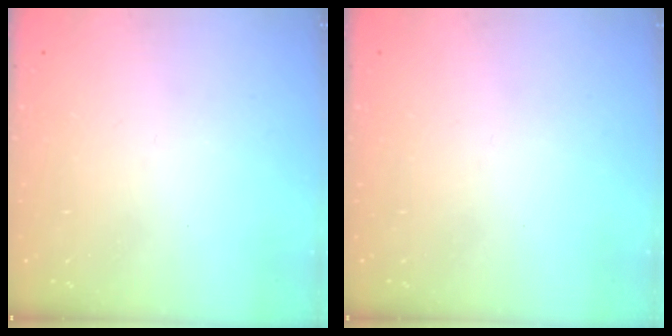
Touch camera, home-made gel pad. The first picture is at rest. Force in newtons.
{"total": 0.0}